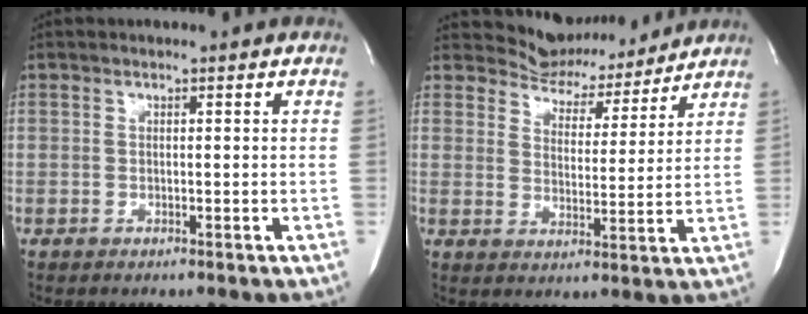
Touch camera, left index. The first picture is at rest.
{"total": 8.8, "force": [8.3, 2.8, 0.0], "torque": [0.001, -0.006, 0.120]}